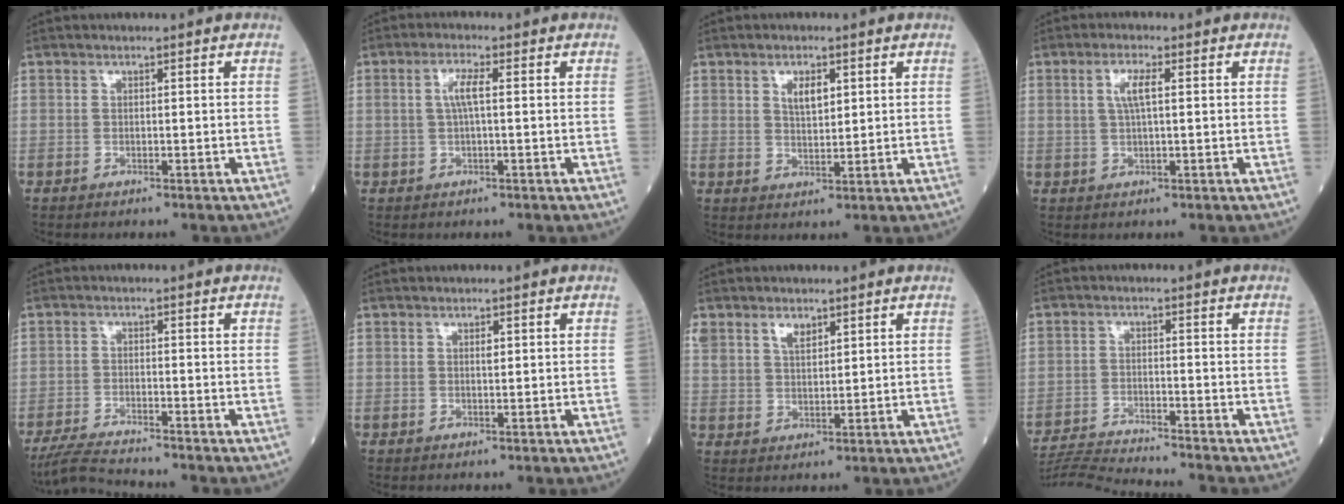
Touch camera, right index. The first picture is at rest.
{"total": 3.3, "force": [0.5, 0.5, 3.2], "torque": [-0.068, 0.007, 0.009]}
{"total": 3.5, "force": [1.5, 1.2, 3.0], "torque": [-0.055, 0.001, 0.028]}
{"total": 3.5, "force": [0.9, 0.7, 3.4], "torque": [-0.069, 0.006, 0.019]}
{"total": 4.9, "force": [-4.7, -0.7, 1.3], "torque": [-0.027, -0.023, -0.087]}
{"total": 0.7, "force": [0.3, 0.2, 0.7], "torque": [-0.012, -0.001, 0.004]}
{"total": 5.2, "force": [3.2, 3.0, 2.7], "torque": [-0.058, 0.010, 0.071]}
{"total": 10.4, "force": [-9.9, -1.5, 2.8], "torque": [-0.039, -0.013, -0.166]}